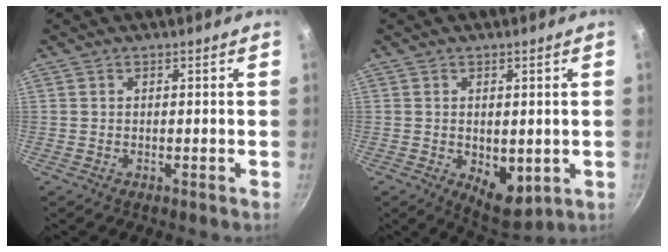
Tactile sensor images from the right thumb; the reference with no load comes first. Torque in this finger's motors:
{"motor_torque": [-0.45, 0.51, 0.03, 0.03, 0.03]}